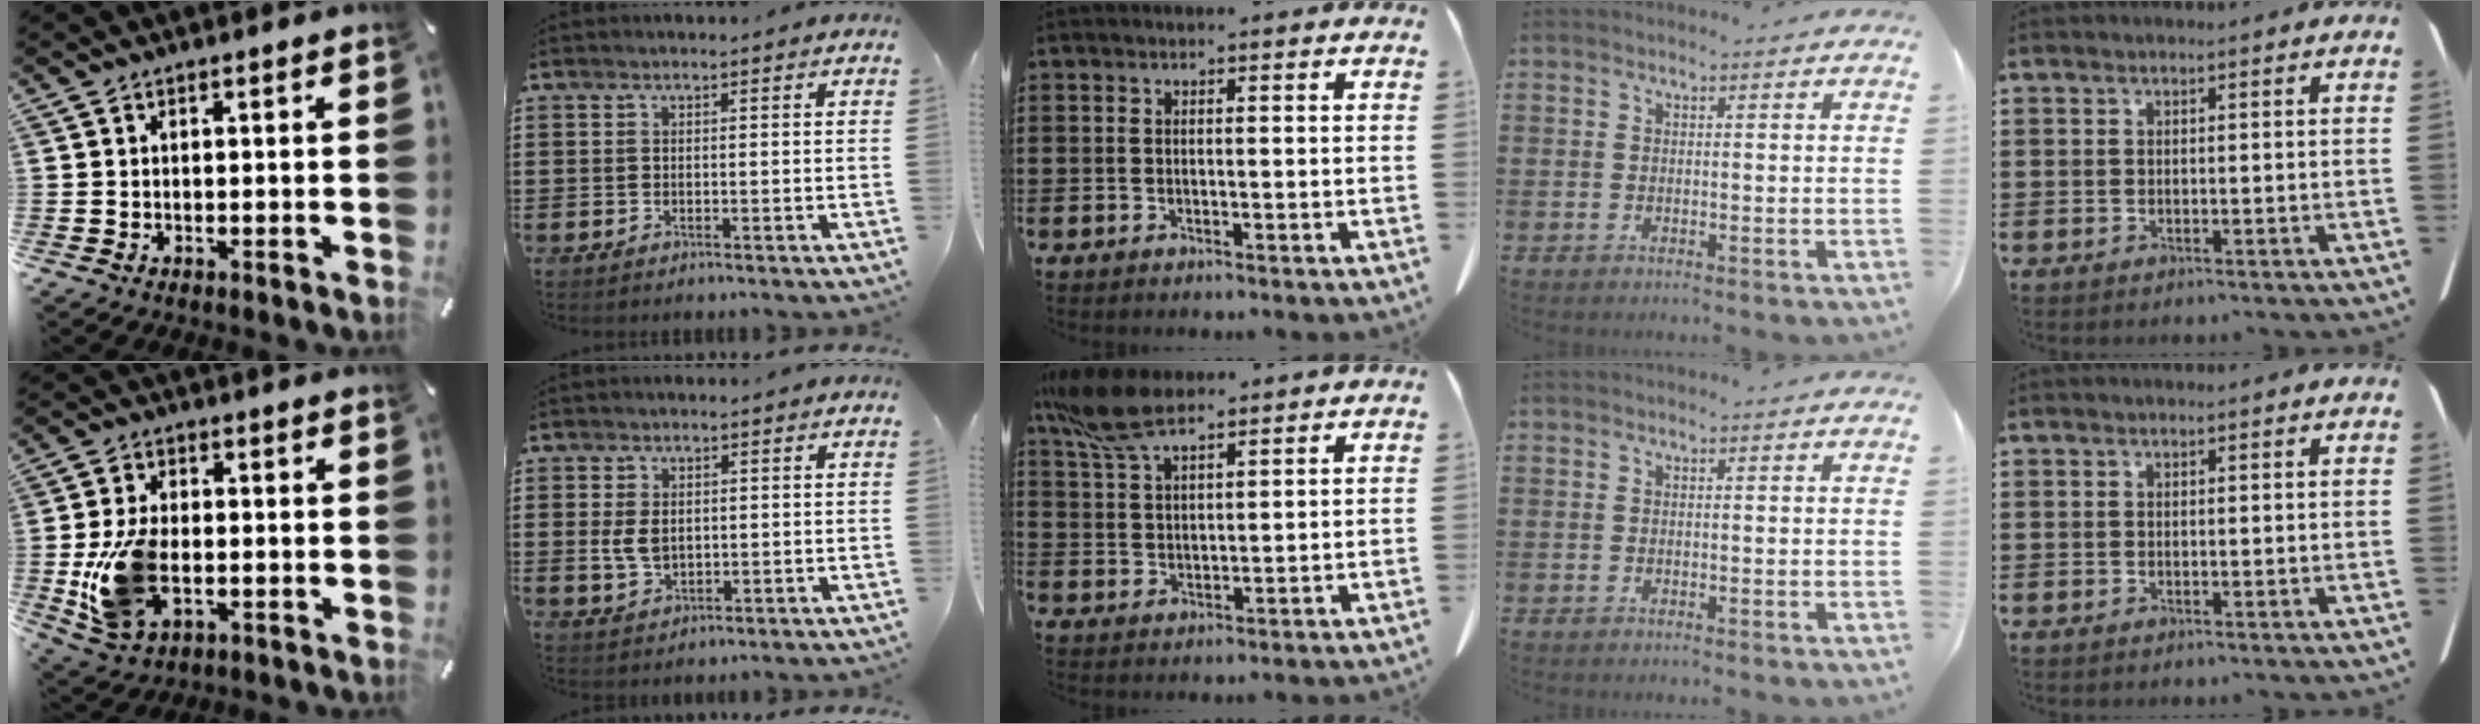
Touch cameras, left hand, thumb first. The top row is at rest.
{"thumb": {"total": 12.7, "force": [-2.5, 7.9, 9.7], "torque": [-0.212, -0.002, -0.038]}, "index": {"total": 3.8, "force": [0.3, 2.6, 2.8], "torque": [-0.073, 0.002, 0.000]}, "middle": {"total": 9.0, "force": [6.5, 2.9, 5.5], "torque": [-0.137, -0.009, 0.119]}}